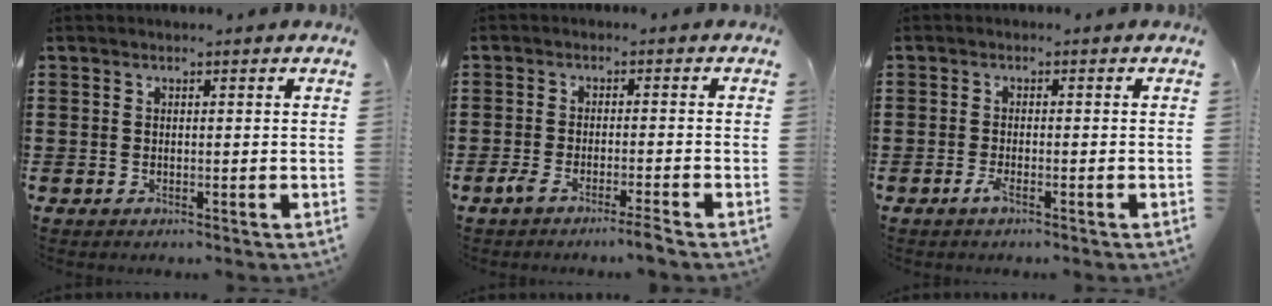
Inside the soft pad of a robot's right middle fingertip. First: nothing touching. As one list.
[{"total": 3.1, "force": [-2.5, -0.3, 1.9], "torque": [-0.038, -0.006, -0.047]}, {"total": 1.7, "force": [-1.0, 0.1, 1.3], "torque": [-0.032, -0.007, -0.021]}]